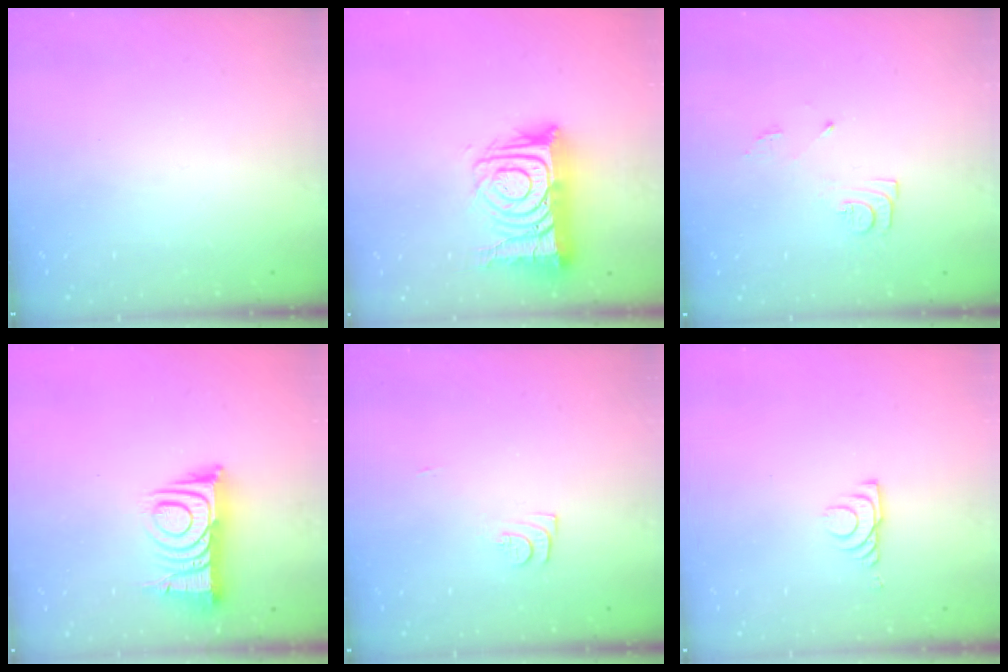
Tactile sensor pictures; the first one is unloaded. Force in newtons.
{"total": 17.6, "press": 17.5, "slide": 1.6}
{"total": 8.4, "press": 8.3, "slide": 0.8}
{"total": 11.0, "press": 11.0, "slide": 0.6}
{"total": 7.0, "press": 7.0, "slide": 0.6}
{"total": 6.9, "press": 6.9, "slide": 0.8}